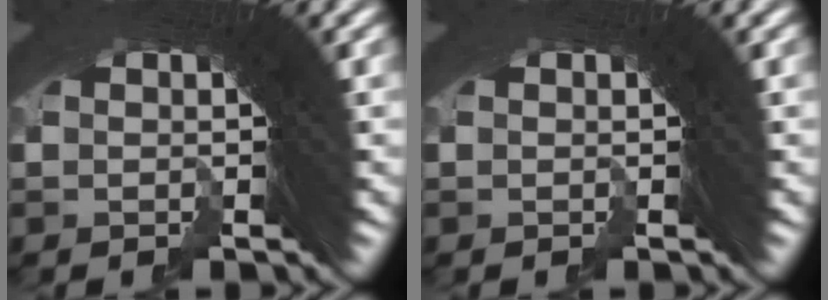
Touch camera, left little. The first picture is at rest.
{"total": 0.0}